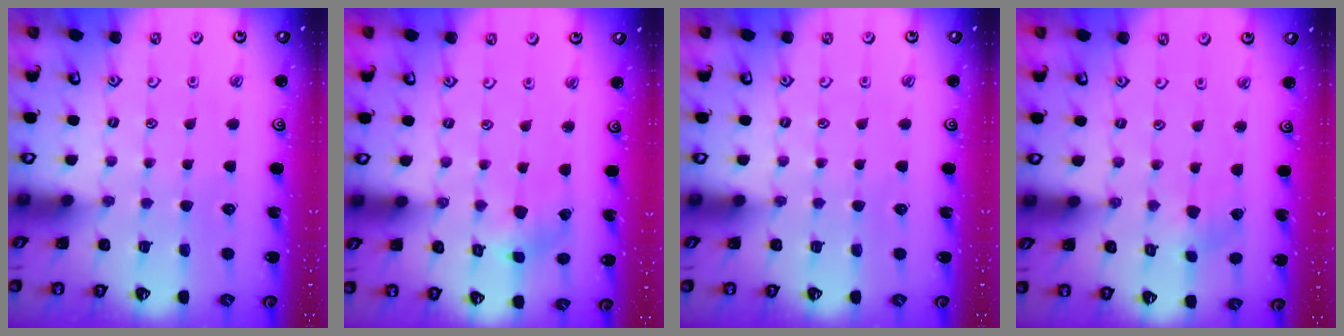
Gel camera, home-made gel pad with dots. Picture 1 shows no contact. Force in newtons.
{"total": 2.5, "press": 2.5, "slide": 0.4}
{"total": 0.0}
{"total": 2.0, "press": 2.0, "slide": 0.3}